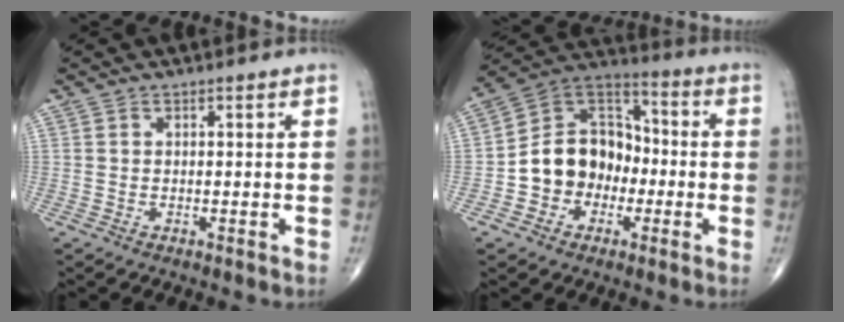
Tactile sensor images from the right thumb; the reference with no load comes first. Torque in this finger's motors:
{"motor_torque": [0.62, 1.20, 0.25, -0.09, 0.07]}